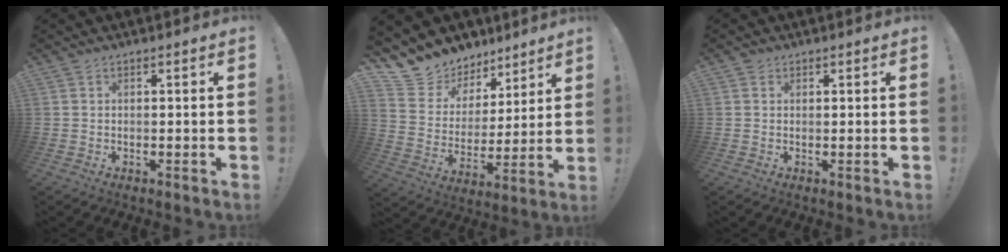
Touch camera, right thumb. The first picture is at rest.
{"total": 10.9, "force": [8.5, 6.7, 0.9], "torque": [-0.025, -0.076, 0.163]}
{"total": 0.9, "force": [0.6, 0.7, 0.1], "torque": [-0.001, 0.001, 0.011]}